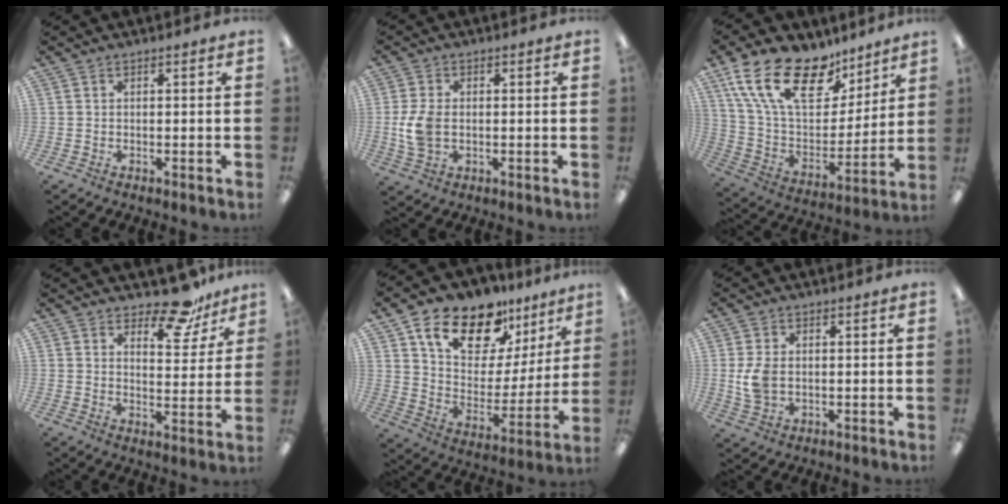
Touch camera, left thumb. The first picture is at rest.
{"total": 7.6, "force": [-0.2, 5.2, 5.6], "torque": [-0.121, -0.002, -0.006]}
{"total": 22.3, "force": [13.9, 11.2, 13.4], "torque": [-0.260, -0.070, 0.251]}
{"total": 12.1, "force": [9.7, 4.7, 5.5], "torque": [-0.067, -0.065, 0.172]}
{"total": 17.0, "force": [12.7, 8.6, 7.4], "torque": [-0.143, -0.080, 0.229]}
{"total": 6.6, "force": [0.3, 4.7, 4.6], "torque": [-0.097, 0.001, 0.005]}